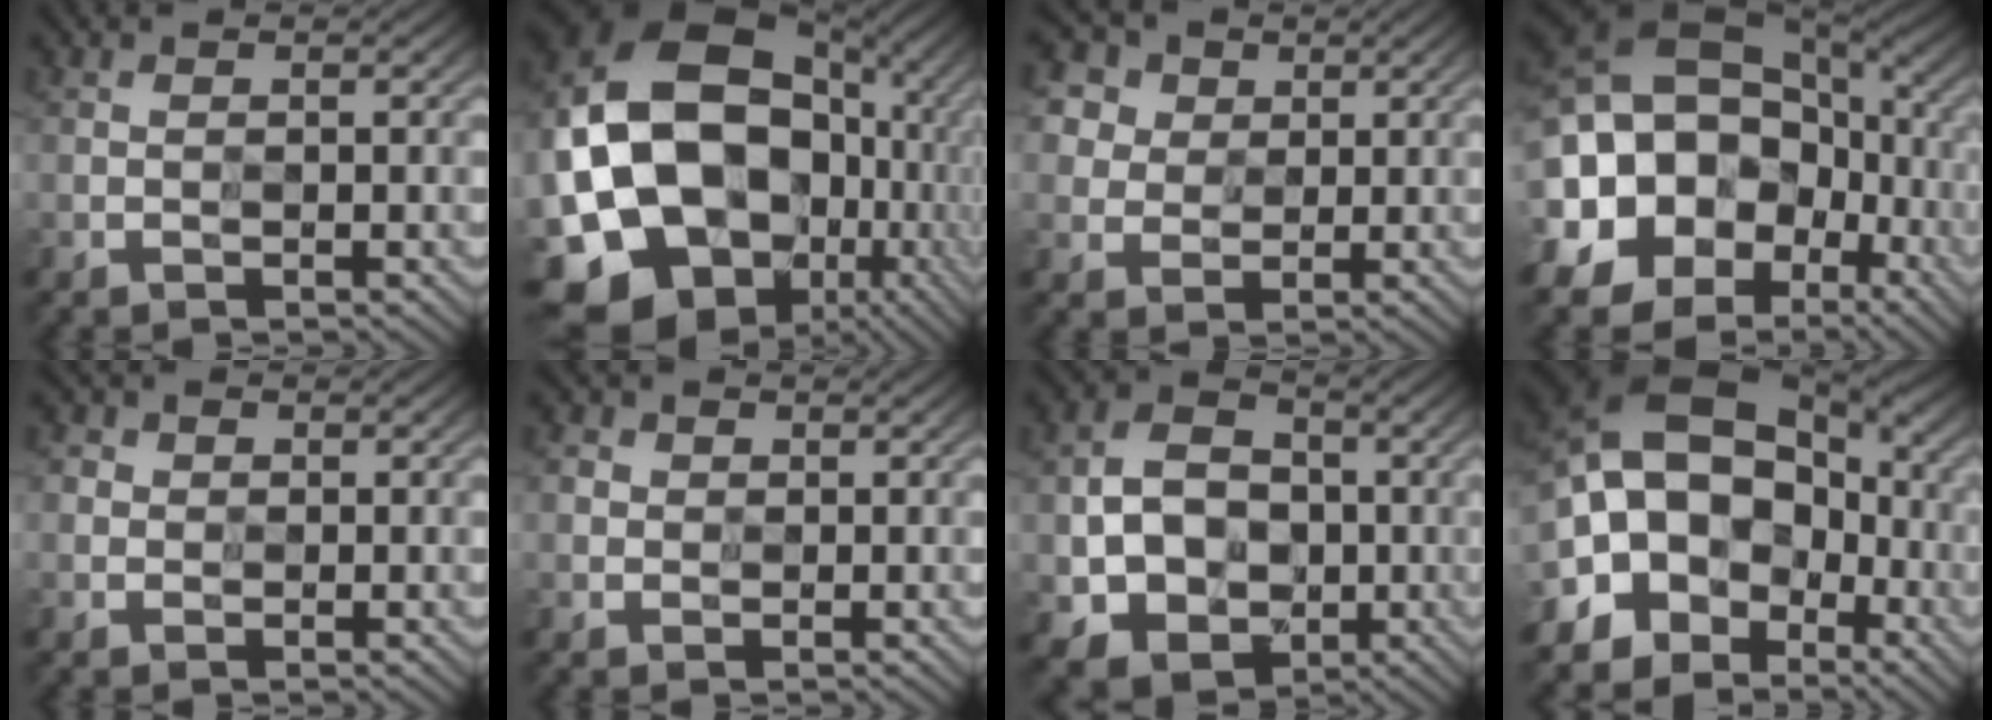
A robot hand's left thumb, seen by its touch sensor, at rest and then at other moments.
{"total": 22.9, "force": [-2.8, 19.3, 12.0], "torque": [-0.284, -0.025, -0.065]}
{"total": 9.3, "force": [5.7, 6.5, 3.3], "torque": [-0.132, 0.016, 0.103]}
{"total": 18.6, "force": [-2.1, 15.3, 10.4], "torque": [-0.214, 0.023, -0.056]}
{"total": 2.6, "force": [0.6, 2.4, 0.4], "torque": [-0.016, -0.002, 0.008]}
{"total": 2.7, "force": [0.8, 2.5, 0.6], "torque": [-0.022, 0.000, 0.013]}
{"total": 8.4, "force": [-0.9, 7.2, 4.2], "torque": [-0.090, -0.001, -0.022]}
{"total": 16.8, "force": [-2.1, 13.7, 9.4], "torque": [-0.176, 0.011, -0.051]}